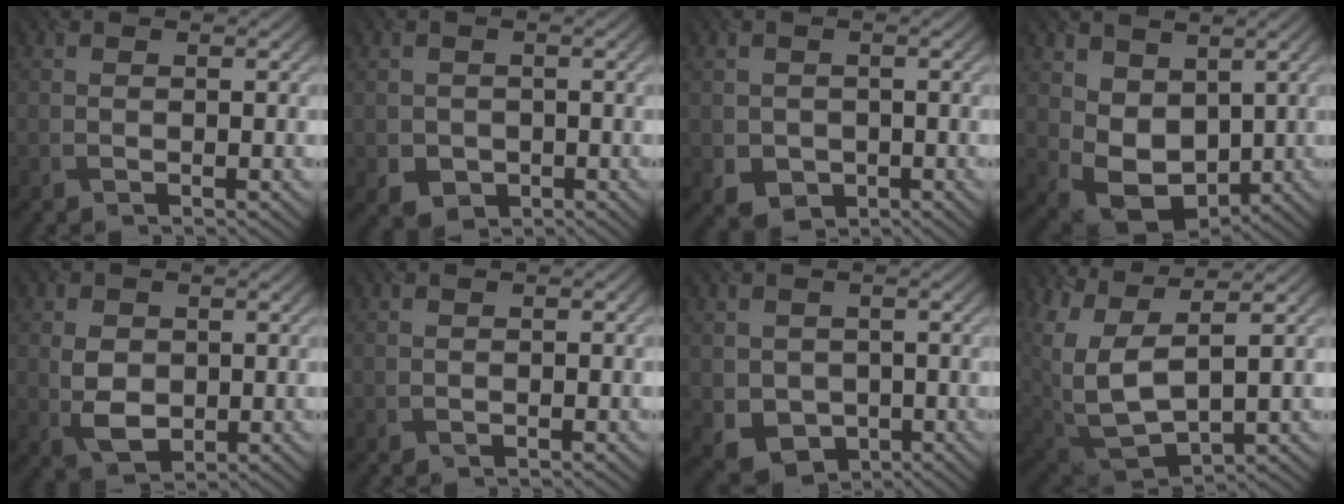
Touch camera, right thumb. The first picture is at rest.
{"total": 2.6, "force": [-0.6, 2.4, 0.8], "torque": [-0.028, -0.012, -0.009]}
{"total": 2.9, "force": [-0.6, 2.7, 1.0], "torque": [-0.034, -0.015, -0.007]}
{"total": 7.1, "force": [1.6, 5.3, 4.5], "torque": [-0.113, -0.021, 0.033]}
{"total": 4.4, "force": [0.1, 3.2, 3.0], "torque": [-0.065, -0.006, 0.005]}
{"total": 0.0}
{"total": 4.4, "force": [-0.4, 3.9, 2.0], "torque": [-0.062, -0.021, -0.004]}
{"total": 13.3, "force": [3.7, 6.5, 10.9], "torque": [-0.271, -0.020, 0.099]}